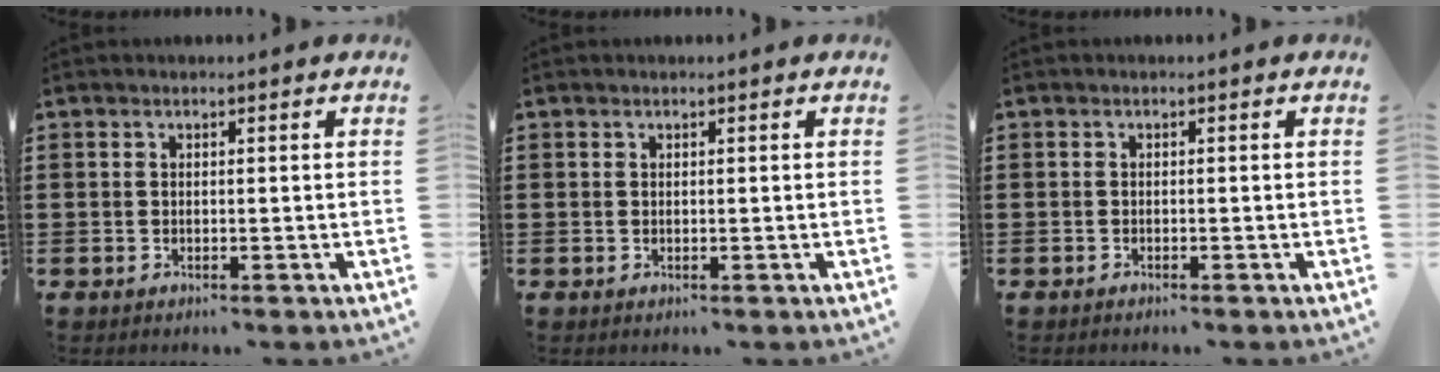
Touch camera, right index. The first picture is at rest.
{"total": 0.0}
{"total": 0.5, "force": [-0.5, 0.1, 0.0], "torque": [-0.002, 0.000, -0.011]}